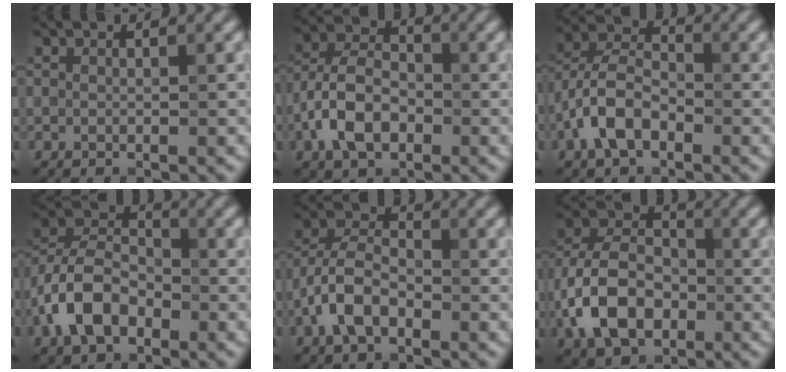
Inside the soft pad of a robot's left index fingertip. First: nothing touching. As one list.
[{"total": 5.7, "force": [-2.2, 3.5, 3.9], "torque": [-0.074, 0.008, -0.051]}, {"total": 5.4, "force": [-2.4, 3.0, 3.7], "torque": [-0.069, 0.012, -0.055]}, {"total": 6.8, "force": [-3.0, 4.2, 4.4], "torque": [-0.086, 0.011, -0.064]}, {"total": 4.8, "force": [-2.2, 2.7, 3.3], "torque": [-0.064, 0.011, -0.052]}, {"total": 7.9, "force": [-2.7, 5.2, 5.2], "torque": [-0.102, 0.009, -0.062]}]